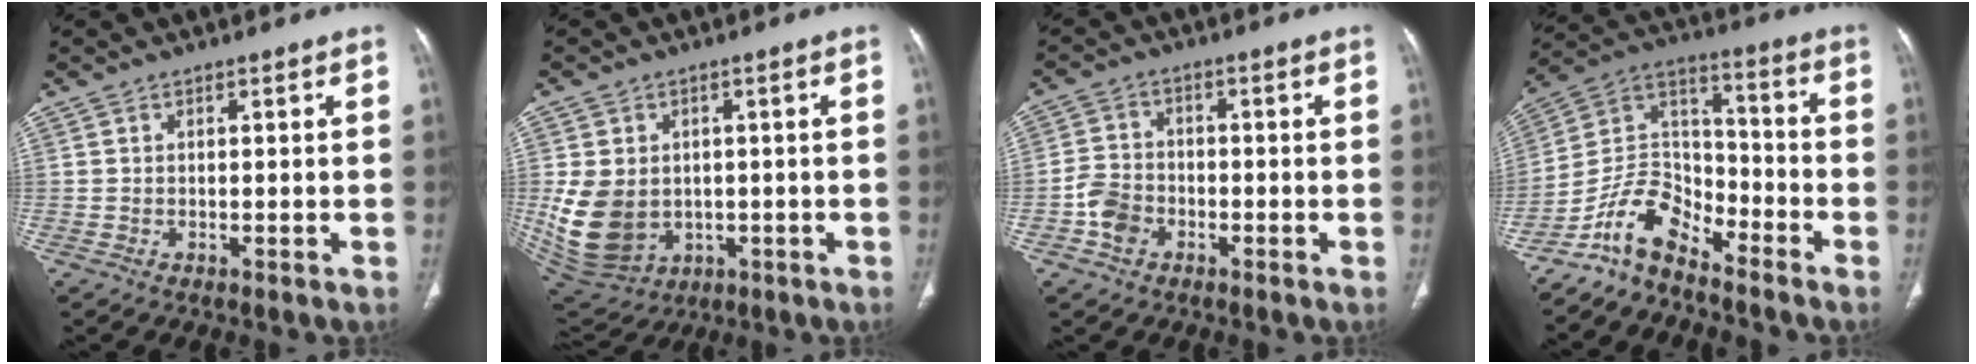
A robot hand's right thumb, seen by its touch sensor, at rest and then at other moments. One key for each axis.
{"total": 14.0, "fx": -1.0, "fy": 11.4, "fz": 8.2, "tx": -0.156, "ty": -0.003, "tz": 0.016}
{"total": 5.4, "fx": -2.3, "fy": 4.1, "fz": 2.6, "tx": -0.037, "ty": 0.019, "tz": -0.046}
{"total": 10.8, "fx": -8.6, "fy": 5.0, "fz": 4.2, "tx": -0.068, "ty": 0.090, "tz": -0.174}